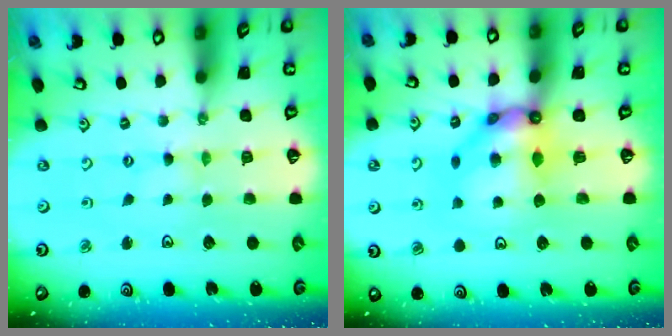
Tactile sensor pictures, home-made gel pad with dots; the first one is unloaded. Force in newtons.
{"total": 11.2, "press": 11.1, "slide": 1.5}